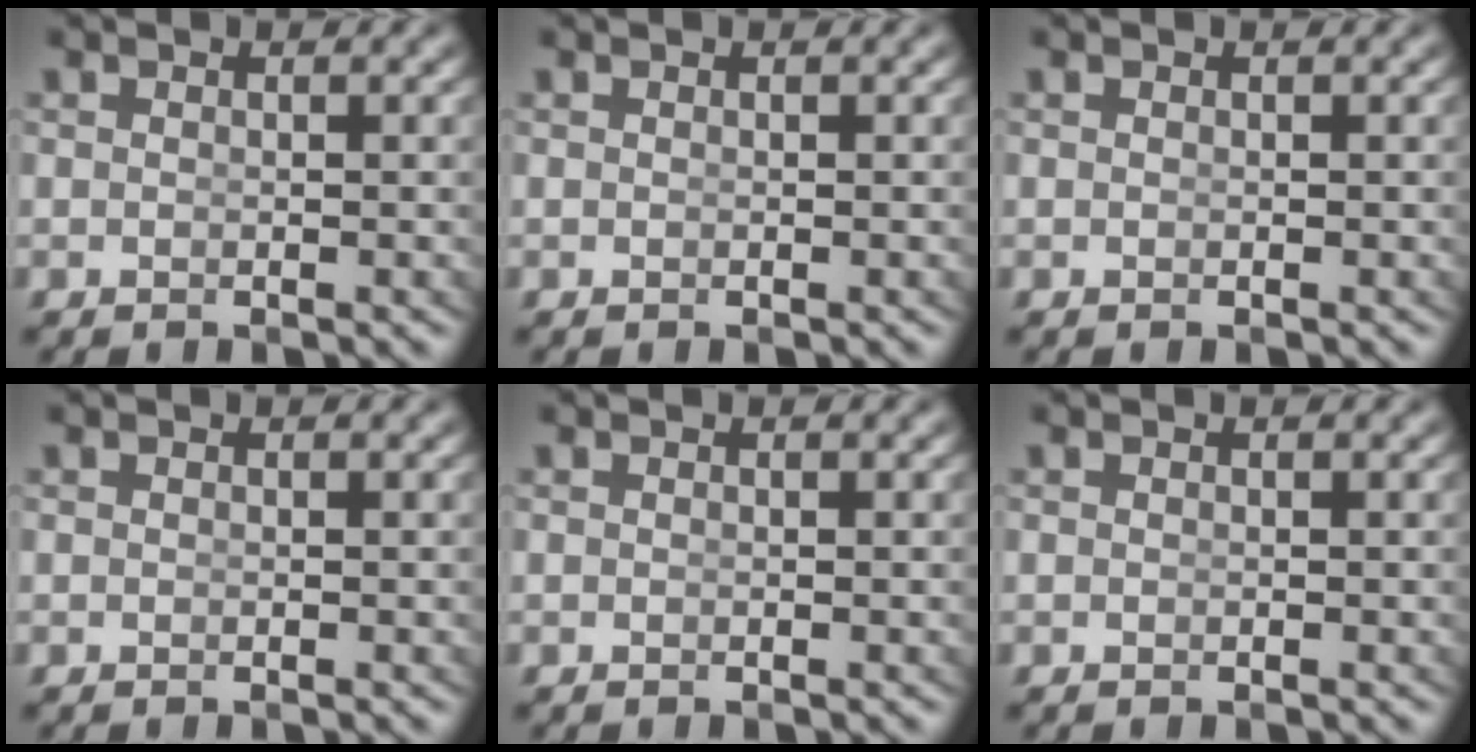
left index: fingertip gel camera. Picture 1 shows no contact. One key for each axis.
{"total": 0.0}
{"total": 0.0}
{"total": 0.0}
{"total": 0.0}
{"total": 0.0}